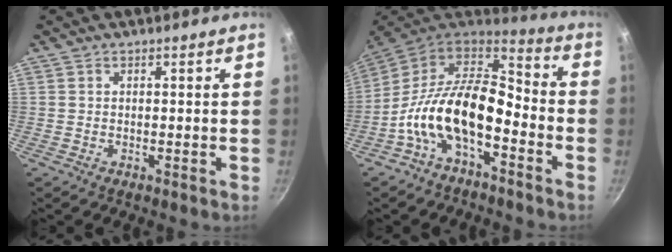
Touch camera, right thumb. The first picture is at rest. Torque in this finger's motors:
{"motor_torque": [1.38, 1.52, 1.37, -1.40, 0.21]}